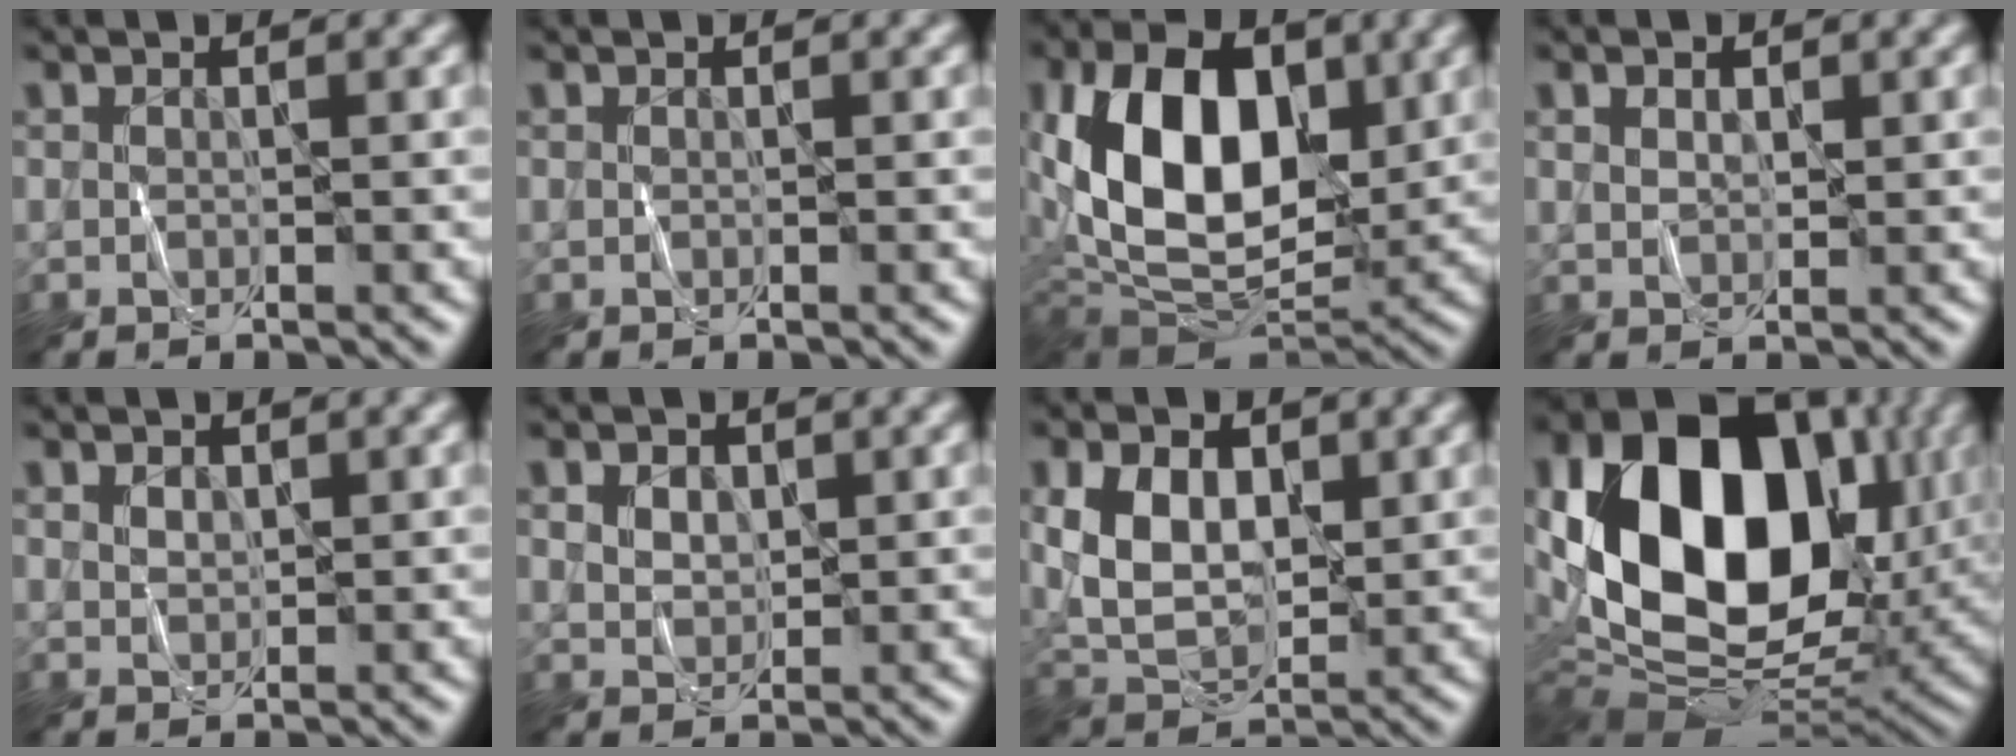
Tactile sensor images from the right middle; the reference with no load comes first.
{"total": 0.0}
{"total": 14.4, "force": [2.0, 9.1, 10.9], "torque": [-0.184, 0.001, 0.029]}
{"total": 1.6, "force": [0.8, 0.9, 1.0], "torque": [-0.017, 0.002, 0.015]}
{"total": 1.2, "force": [0.6, 0.8, 0.6], "torque": [-0.011, 0.000, 0.013]}
{"total": 2.8, "force": [1.3, 2.0, 1.5], "torque": [-0.033, 0.007, 0.019]}
{"total": 6.3, "force": [1.2, 4.1, 4.6], "torque": [-0.093, 0.000, 0.023]}
{"total": 18.4, "force": [2.8, 12.6, 13.1], "torque": [-0.260, -0.012, 0.061]}